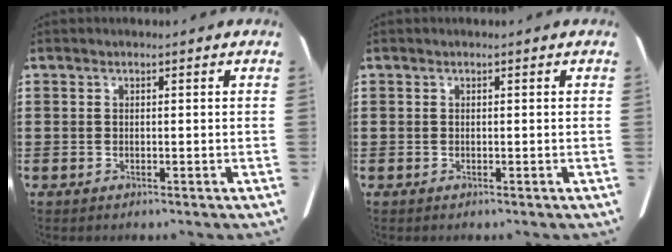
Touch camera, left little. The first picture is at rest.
{"total": 0.0}